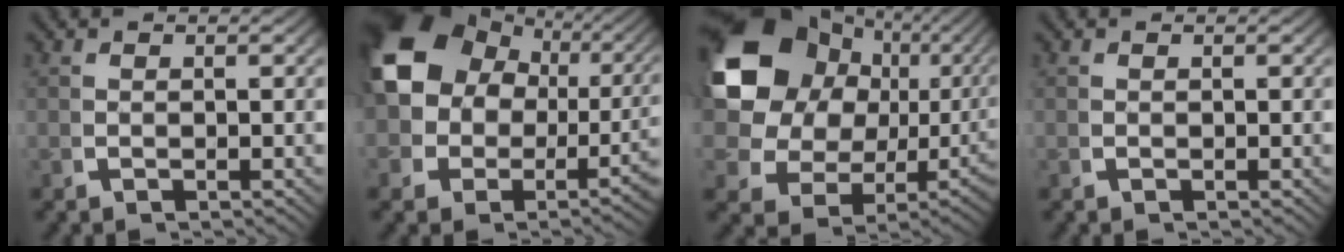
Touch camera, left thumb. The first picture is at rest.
{"total": 11.9, "force": [0.7, 9.6, 6.9], "torque": [-0.162, -0.026, 0.021]}
{"total": 17.0, "force": [2.6, 13.0, 10.7], "torque": [-0.237, -0.031, 0.052]}
{"total": 0.0}